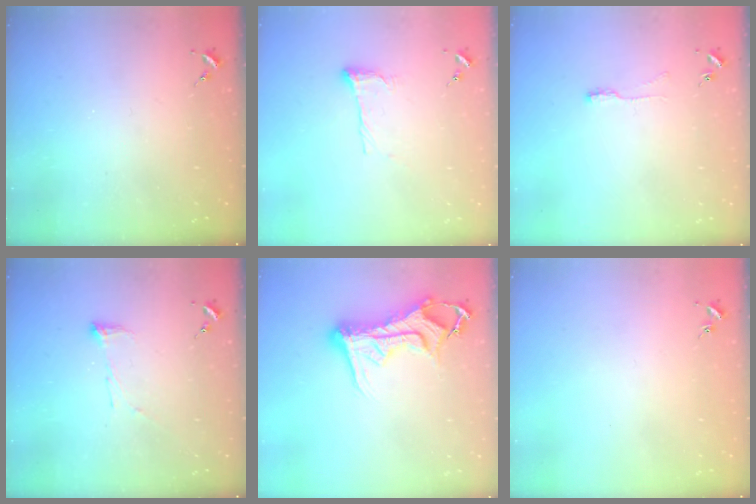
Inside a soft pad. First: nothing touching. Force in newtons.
{"total": 10.2, "press": 10.2, "slide": 0.7}
{"total": 5.1, "press": 5.0, "slide": 0.6}
{"total": 6.3, "press": 6.2, "slide": 0.7}
{"total": 14.1, "press": 14.0, "slide": 1.6}
{"total": 0.9, "press": 0.8, "slide": 0.2}